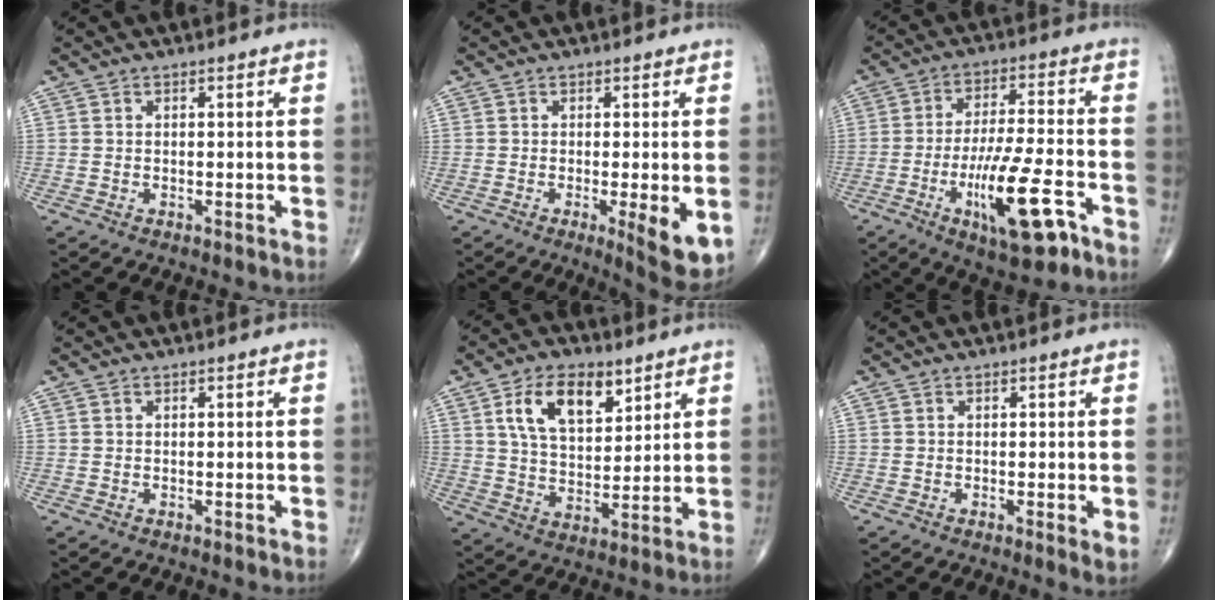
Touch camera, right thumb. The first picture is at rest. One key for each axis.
{"total": 7.7, "fx": -1.7, "fy": 1.7, "fz": 7.3, "tx": -0.102, "ty": -0.022, "tz": -0.022}
{"total": 15.1, "fx": -6.7, "fy": 3.9, "fz": 13.0, "tx": -0.232, "ty": 0.023, "tz": -0.102}
{"total": 0.0}
{"total": 12.8, "fx": 6.1, "fy": 7.1, "fz": 8.7, "tx": -0.126, "ty": -0.025, "tz": 0.115}
{"total": 1.7, "fx": 0.1, "fy": 0.4, "fz": 1.7, "tx": -0.027, "ty": -0.008, "tz": 0.002}